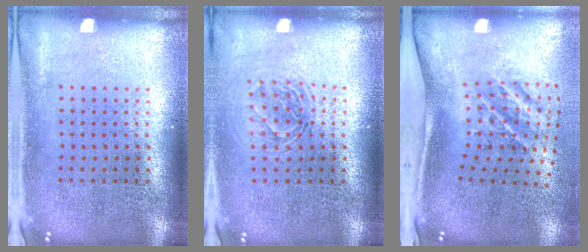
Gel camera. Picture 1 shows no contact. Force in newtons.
{"total": 1.3, "press": 1.1, "slide": 0.6}
{"total": 2.3, "press": 1.3, "slide": 1.9}